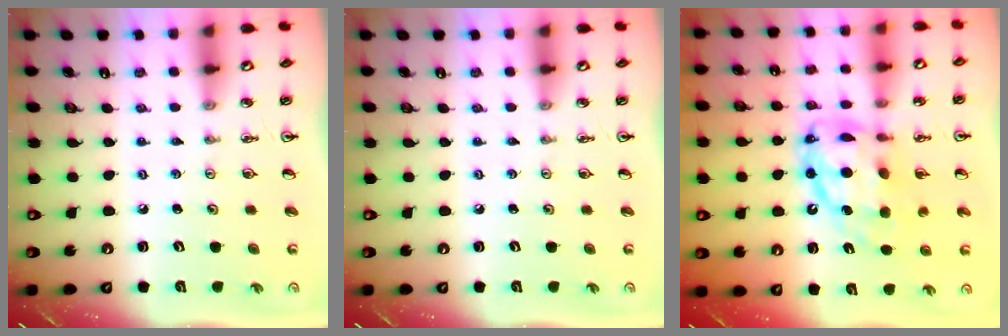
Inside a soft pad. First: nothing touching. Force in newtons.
{"total": 0.0}
{"total": 14.9, "press": 14.8, "slide": 1.3}